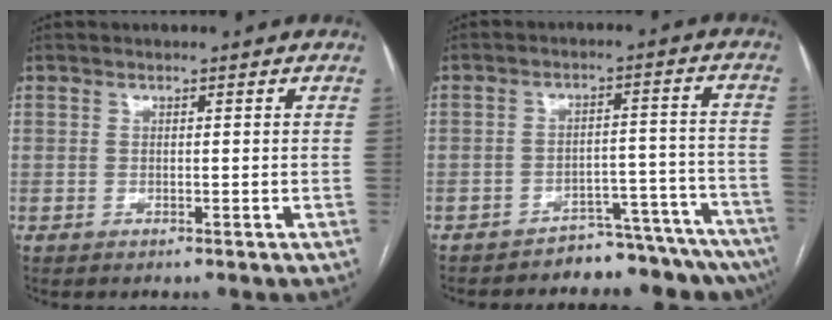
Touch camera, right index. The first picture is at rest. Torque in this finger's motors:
{"motor_torque": [0.30, -0.49, 0.17, -0.01]}